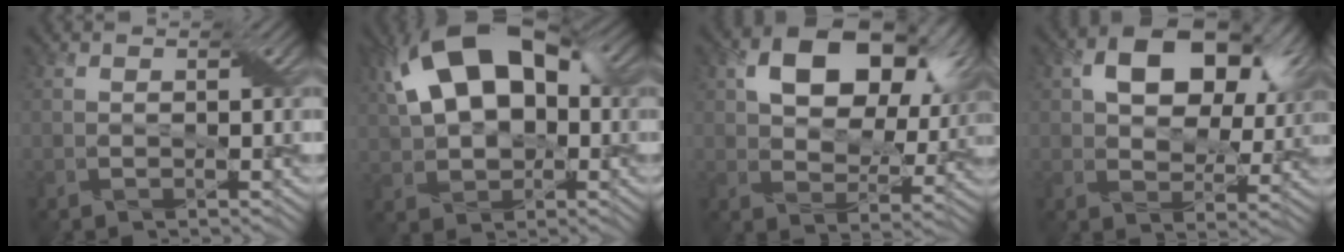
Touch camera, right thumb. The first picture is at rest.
{"total": 15.2, "force": [3.7, 9.1, 11.6], "torque": [-0.215, 0.028, 0.053]}
{"total": 13.3, "force": [5.8, 8.0, 8.8], "torque": [-0.143, 0.005, 0.098]}
{"total": 11.5, "force": [4.7, 7.2, 7.7], "torque": [-0.126, 0.008, 0.078]}